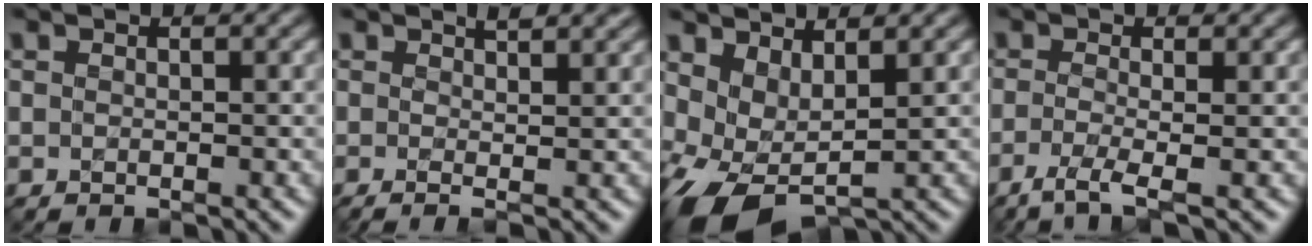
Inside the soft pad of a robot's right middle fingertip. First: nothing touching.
{"total": 3.3, "force": [1.0, 1.1, 2.9], "torque": [-0.028, 0.016, -0.001]}
{"total": 4.8, "force": [0.5, 2.6, 4.0], "torque": [-0.088, 0.001, 0.012]}
{"total": 2.7, "force": [-1.2, 0.6, 2.4], "torque": [-0.047, -0.003, -0.036]}